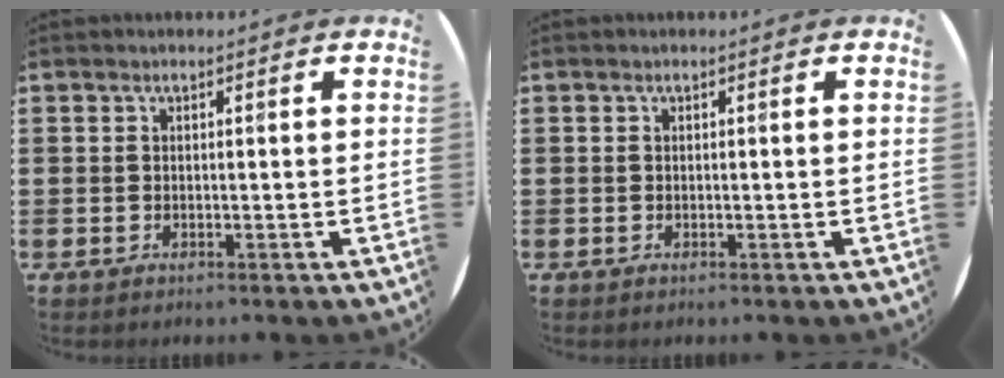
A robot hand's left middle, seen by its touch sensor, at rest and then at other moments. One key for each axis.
{"total": 0.0}